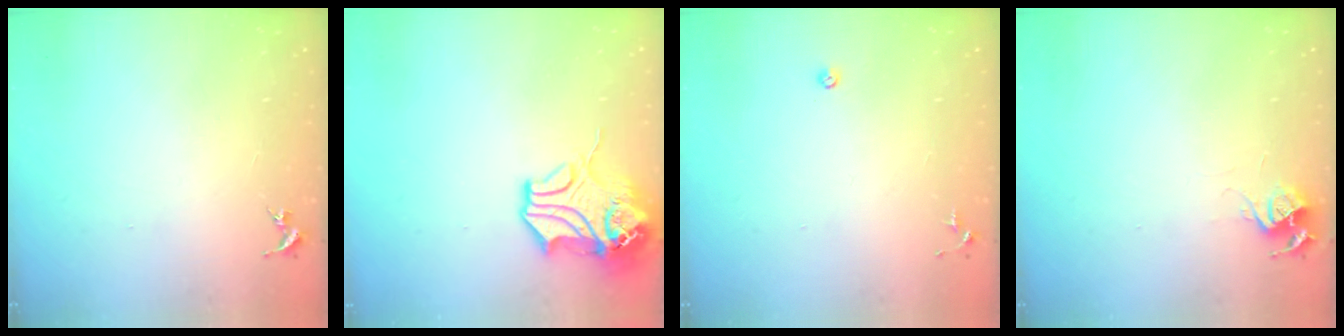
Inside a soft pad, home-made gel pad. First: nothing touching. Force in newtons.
{"total": 13.8, "press": 13.7, "slide": 2.0}
{"total": 3.5, "press": 3.4, "slide": 0.7}
{"total": 6.0, "press": 6.0, "slide": 0.6}